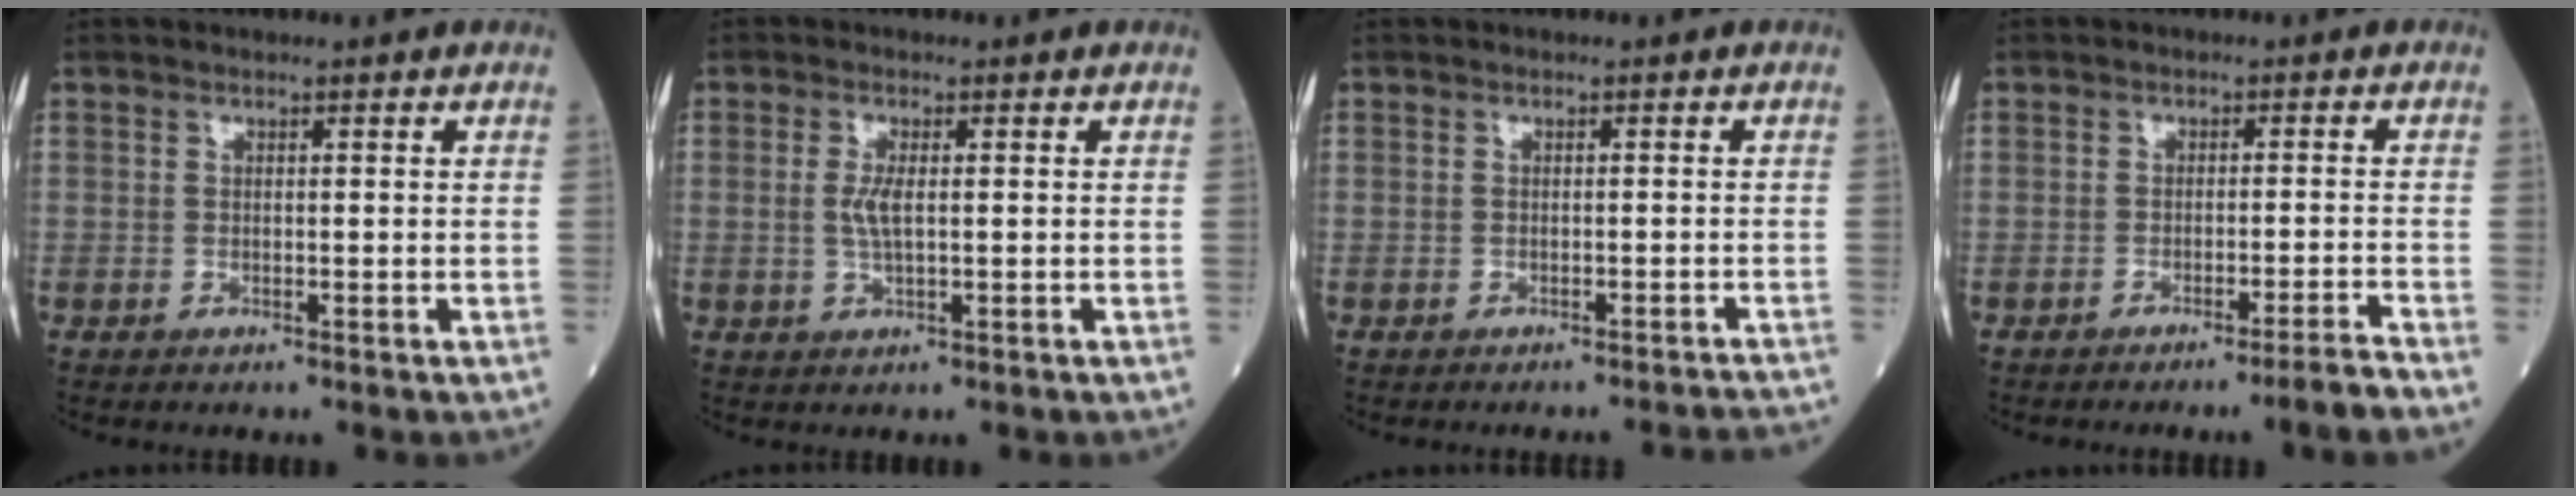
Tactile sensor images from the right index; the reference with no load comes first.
{"total": 2.9, "force": [0.2, 0.8, 2.8], "torque": [-0.060, -0.003, 0.005]}
{"total": 6.3, "force": [-6.1, -0.5, 1.2], "torque": [-0.003, -0.008, -0.064]}
{"total": 3.7, "force": [-2.9, -1.4, 1.9], "torque": [-0.024, -0.003, -0.048]}